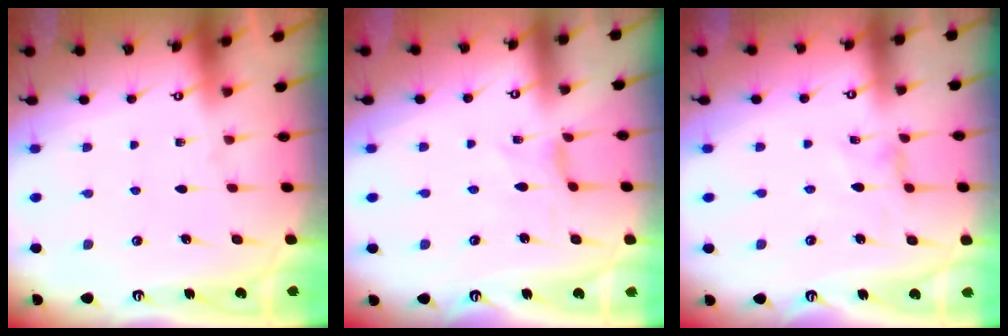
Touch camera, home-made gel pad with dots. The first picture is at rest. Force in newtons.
{"total": 0.0}
{"total": 0.5, "press": 0.5, "slide": 0.2}